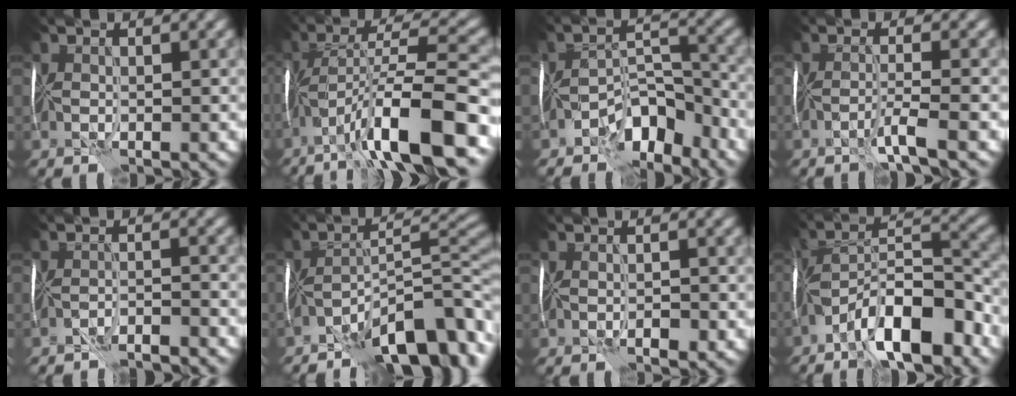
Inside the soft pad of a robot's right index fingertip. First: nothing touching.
{"total": 11.1, "force": [-6.1, 1.9, 9.1], "torque": [-0.148, 0.024, -0.109]}
{"total": 5.2, "force": [-4.2, 1.9, 2.5], "torque": [-0.025, 0.011, -0.085]}
{"total": 2.1, "force": [-1.3, -0.8, 1.4], "torque": [-0.022, 0.005, -0.042]}
{"total": 3.3, "force": [-3.3, -0.6, 0.3], "torque": [-0.003, 0.007, -0.059]}
{"total": 10.4, "force": [-7.0, 2.4, 7.2], "torque": [-0.097, 0.018, -0.131]}
{"total": 0.8, "force": [-0.4, 0.1, 0.7], "torque": [-0.016, 0.002, -0.009]}
{"total": 10.0, "force": [-6.4, 2.8, 7.2], "torque": [-0.107, 0.023, -0.123]}